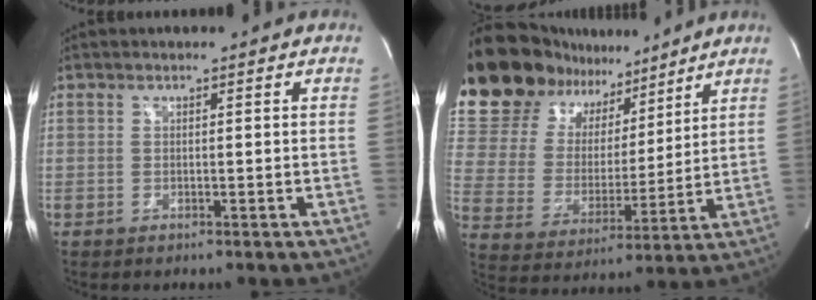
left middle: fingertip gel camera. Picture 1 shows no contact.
{"total": 19.5, "force": [16.6, 8.3, 5.9], "torque": [-0.116, 0.030, 0.291]}